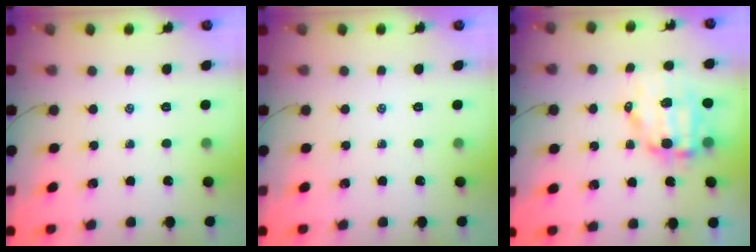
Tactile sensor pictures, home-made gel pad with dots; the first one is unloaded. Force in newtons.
{"total": 0.0}
{"total": 10.3, "press": 10.1, "slide": 2.3}